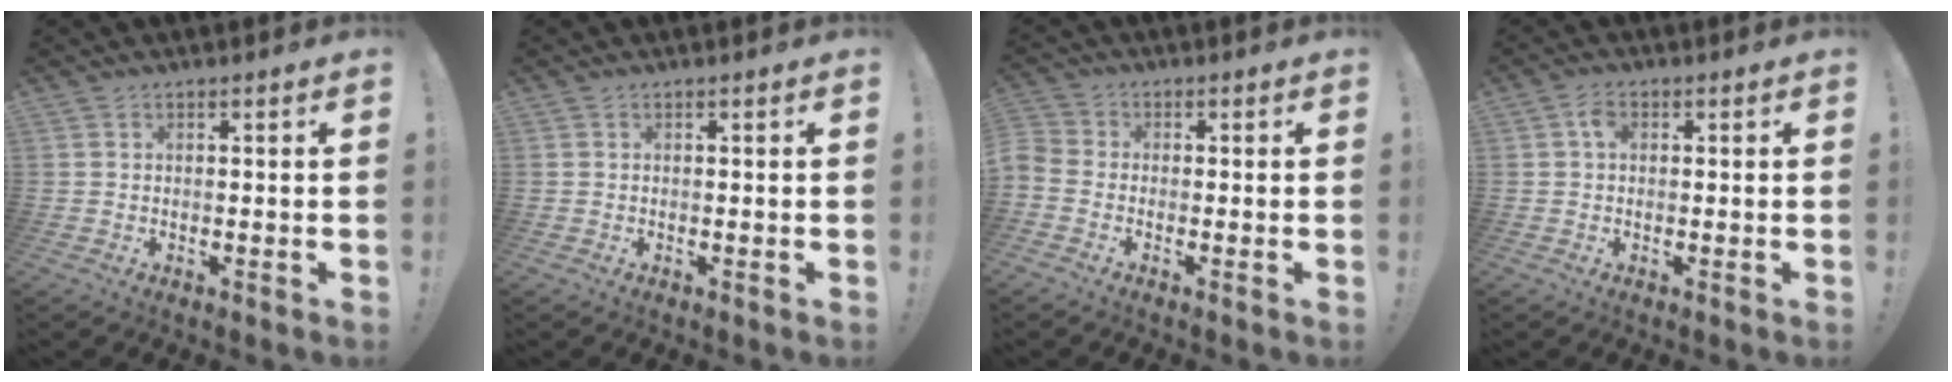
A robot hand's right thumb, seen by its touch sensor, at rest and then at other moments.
{"total": 0.0}
{"total": 2.8, "force": [-1.6, 1.9, 1.4], "torque": [-0.030, 0.005, -0.028]}
{"total": 2.9, "force": [0.5, 1.9, 2.1], "torque": [-0.038, 0.008, 0.007]}